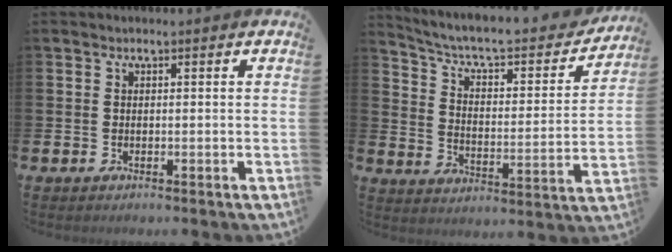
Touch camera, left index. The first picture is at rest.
{"total": 7.3, "force": [6.3, 2.0, 3.1], "torque": [-0.088, -0.046, 0.101]}